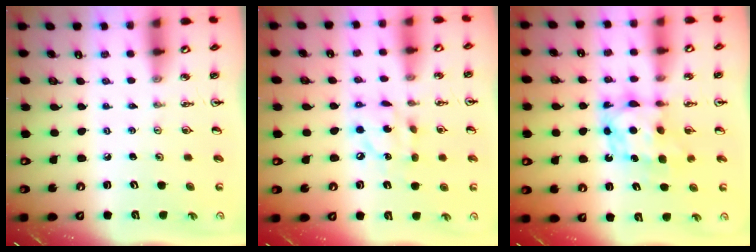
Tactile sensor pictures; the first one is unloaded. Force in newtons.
{"total": 9.3, "press": 9.3, "slide": 0.5}
{"total": 6.8, "press": 6.8, "slide": 0.6}